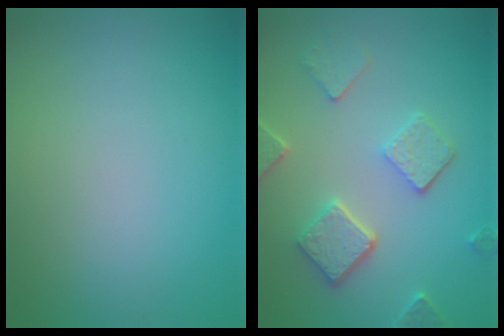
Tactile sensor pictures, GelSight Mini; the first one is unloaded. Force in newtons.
{"total": 4.8, "press": 3.7, "slide": 3.0}